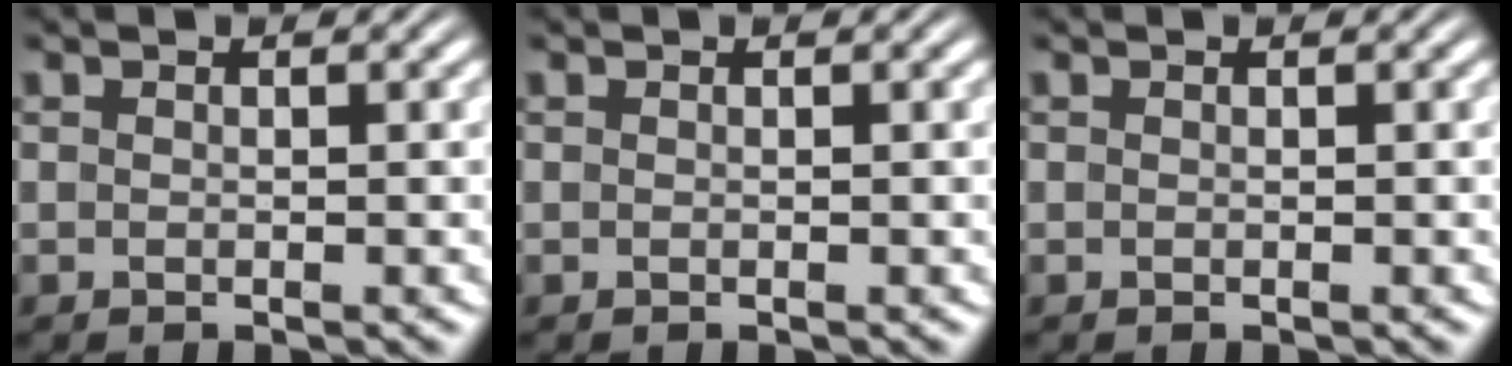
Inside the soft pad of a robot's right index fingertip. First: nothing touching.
{"total": 0.0}
{"total": 0.0}